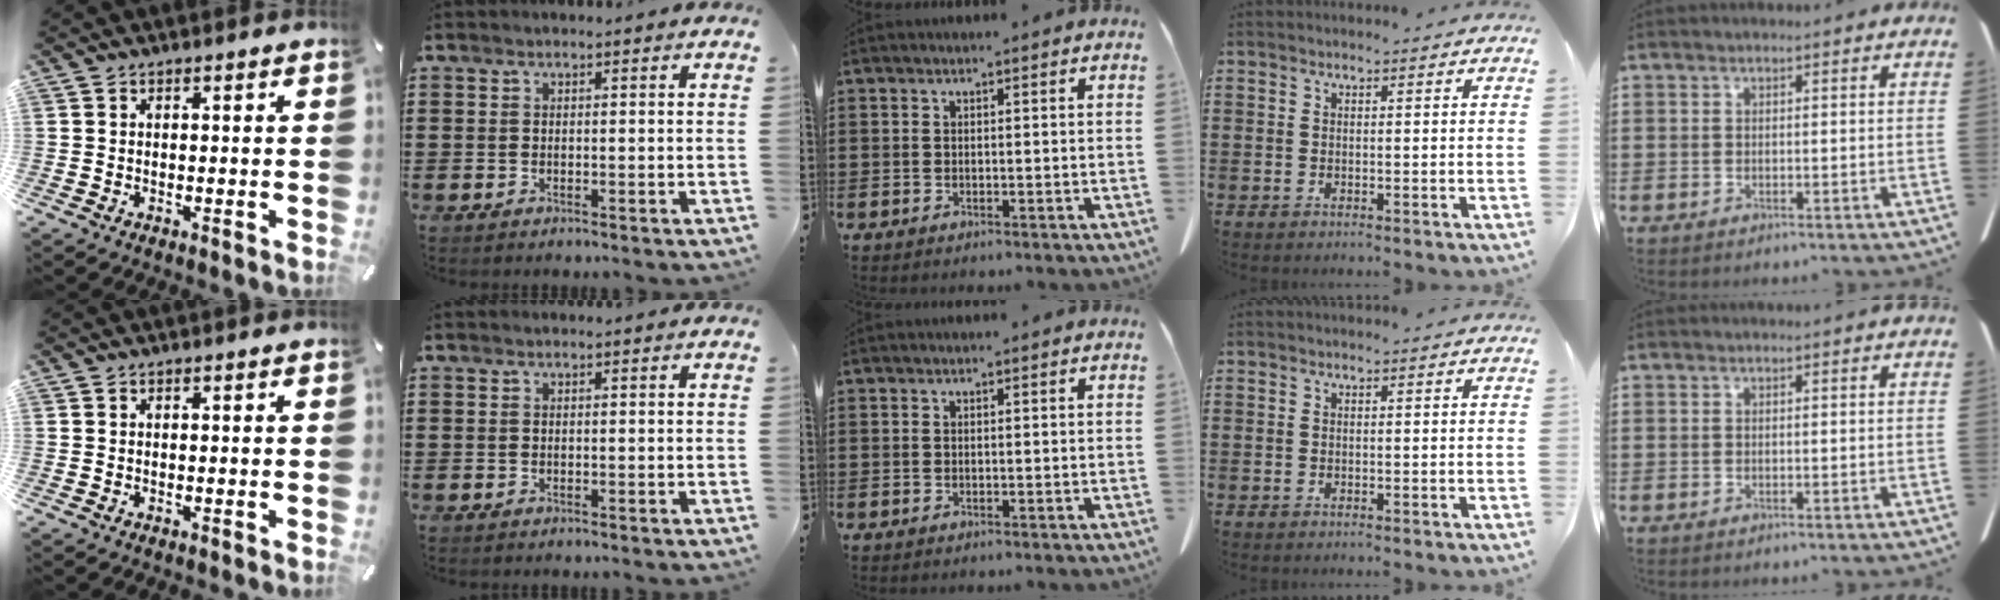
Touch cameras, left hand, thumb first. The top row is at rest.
{}